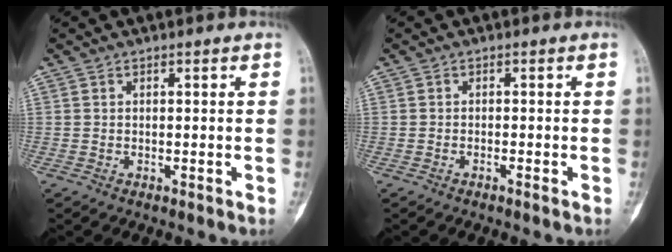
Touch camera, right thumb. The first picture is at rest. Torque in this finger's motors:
{"motor_torque": [-0.45, -0.19, -0.09, -0.13, -0.04]}